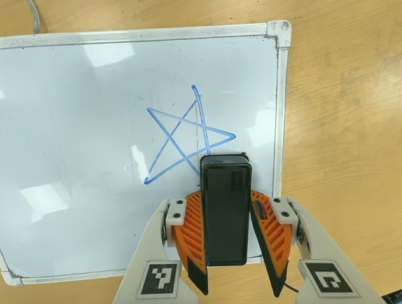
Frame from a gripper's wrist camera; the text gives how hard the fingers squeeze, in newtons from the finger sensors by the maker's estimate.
{"total": 4.8, "left": 4.3, "right": 5.3}